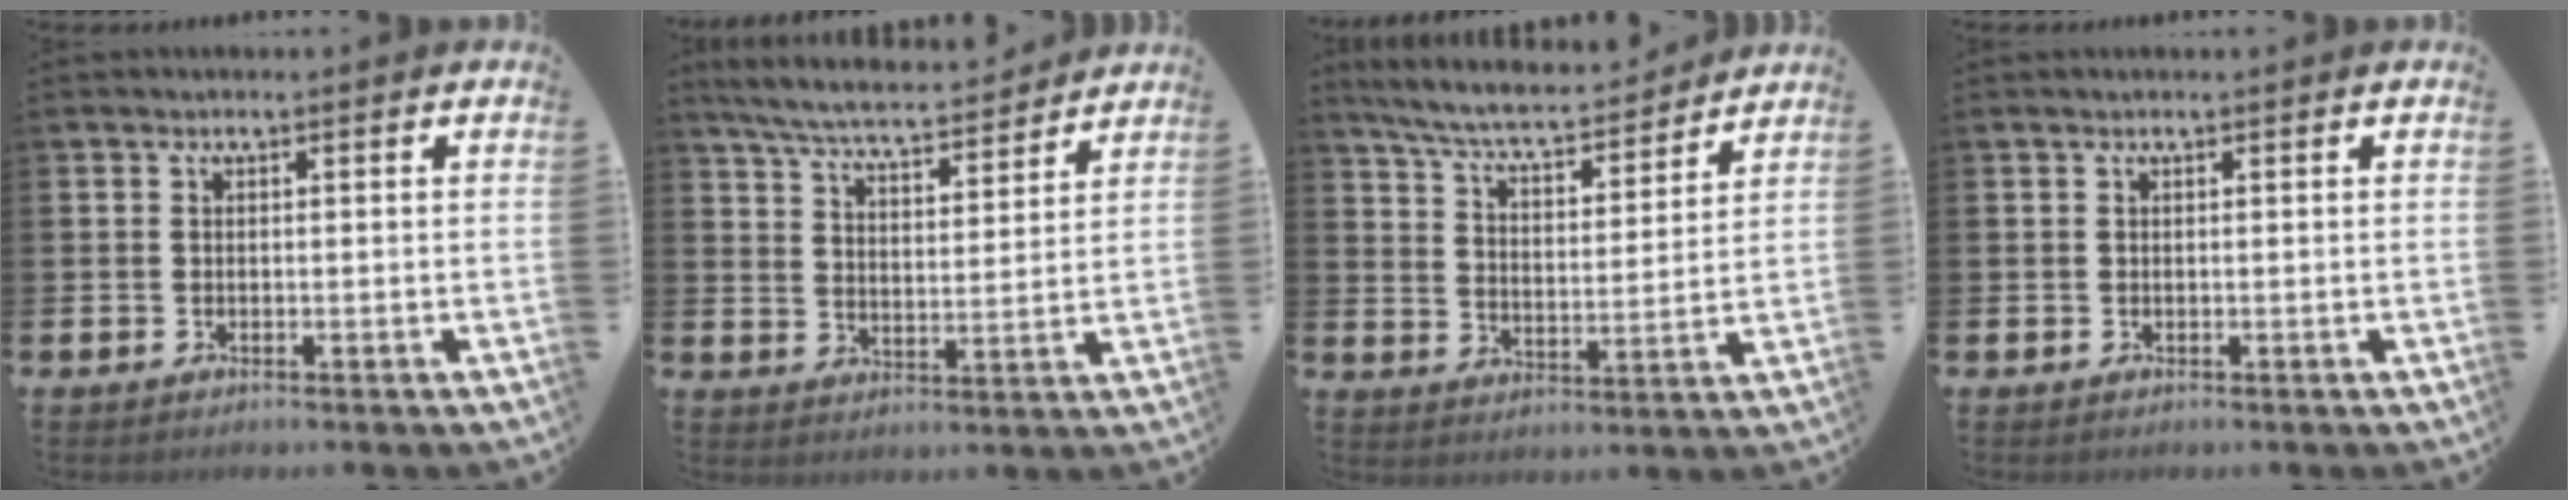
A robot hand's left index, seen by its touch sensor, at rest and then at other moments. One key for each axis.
{"total": 6.3, "fx": 6.0, "fy": 0.7, "fz": 1.7, "tx": -0.058, "ty": -0.039, "tz": 0.103}
{"total": 6.7, "fx": 6.3, "fy": 0.9, "fz": 2.2, "tx": -0.072, "ty": -0.046, "tz": 0.105}
{"total": 0.0}